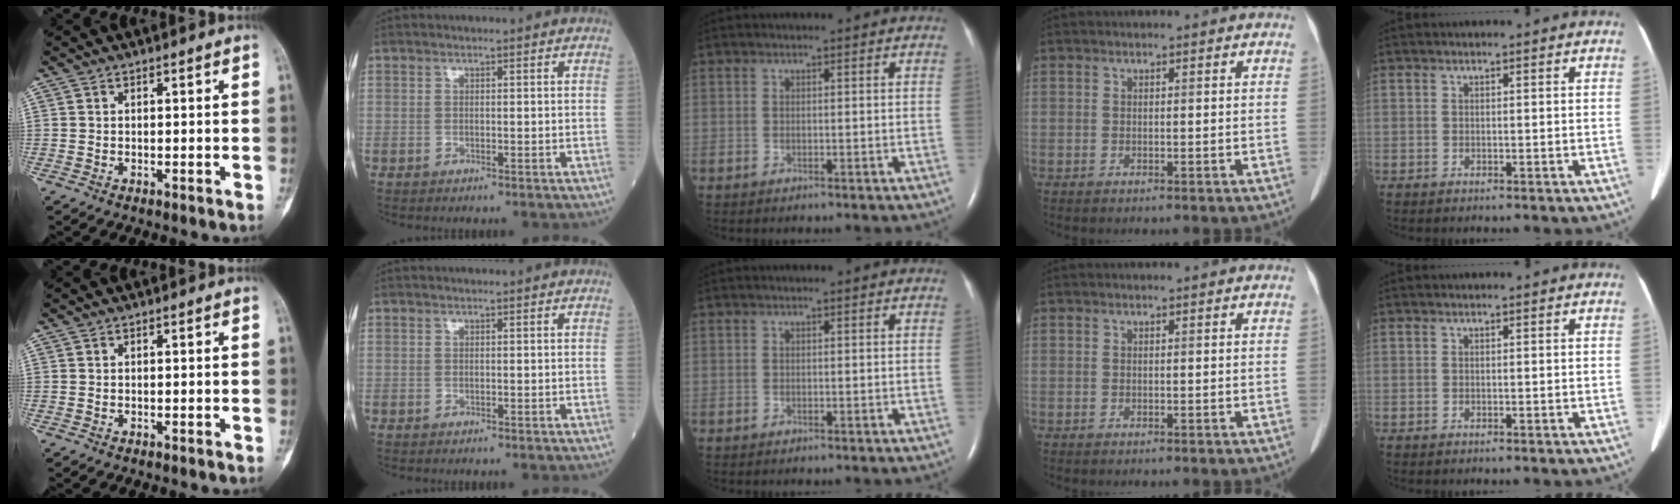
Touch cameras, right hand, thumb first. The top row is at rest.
{}